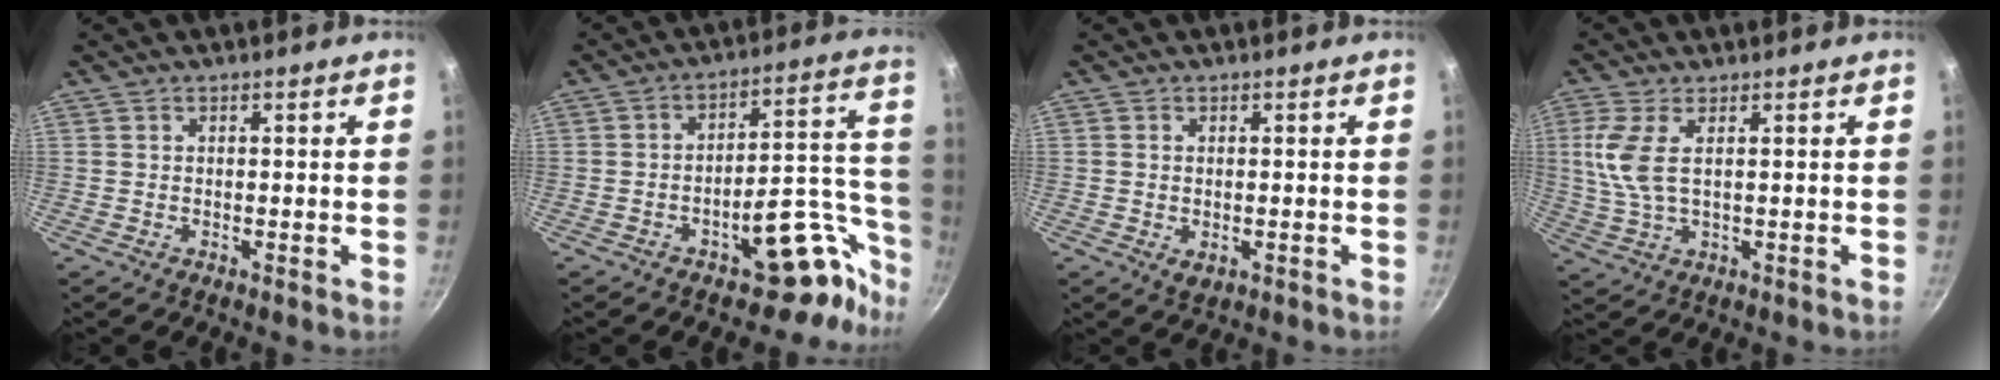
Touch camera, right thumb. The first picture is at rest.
{"total": 15.0, "force": [-8.6, 8.0, 9.3], "torque": [-0.032, 0.094, -0.116]}
{"total": 2.2, "force": [-0.4, 1.4, 1.6], "torque": [-0.027, -0.005, -0.004]}
{"total": 7.2, "force": [1.7, 3.0, 6.3], "torque": [-0.146, -0.001, 0.037]}